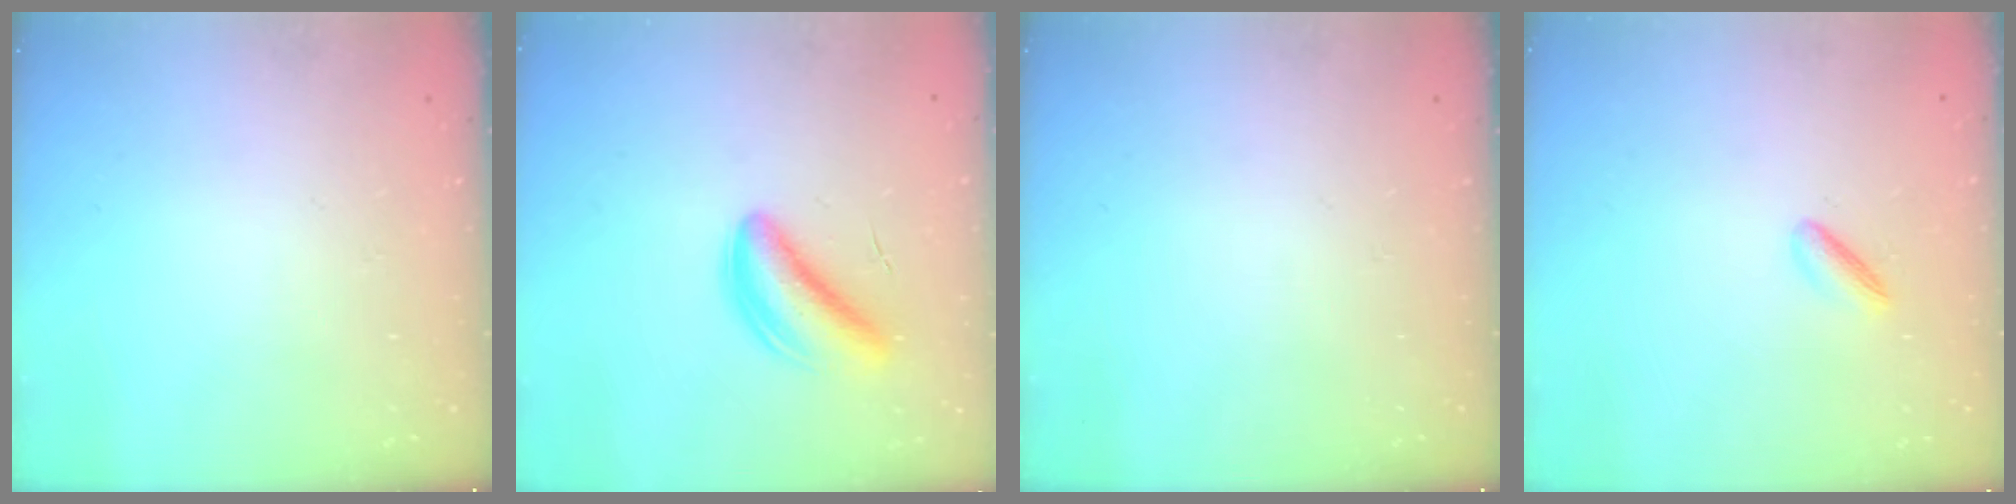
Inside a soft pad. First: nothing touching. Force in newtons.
{"total": 6.0, "press": 5.7, "slide": 1.9}
{"total": 0.0}
{"total": 3.2, "press": 3.1, "slide": 0.9}